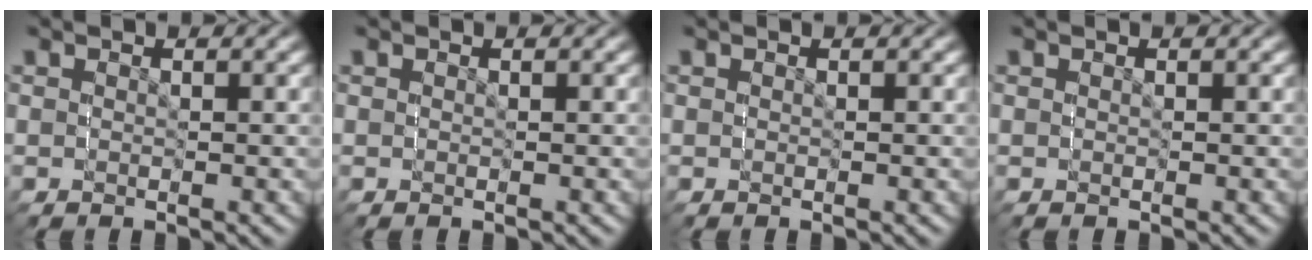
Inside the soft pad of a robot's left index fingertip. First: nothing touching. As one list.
[{"total": 0.0}, {"total": 0.0}, {"total": 0.0}]